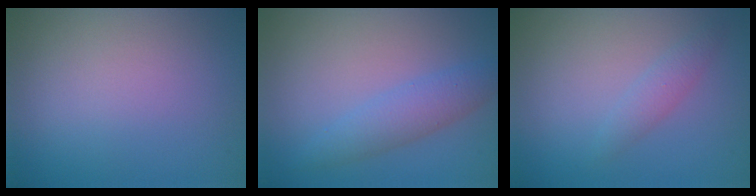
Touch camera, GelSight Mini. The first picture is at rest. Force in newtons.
{"total": 2.9, "press": 2.9, "slide": 0.1}
{"total": 1.5, "press": 1.5, "slide": 0.0}